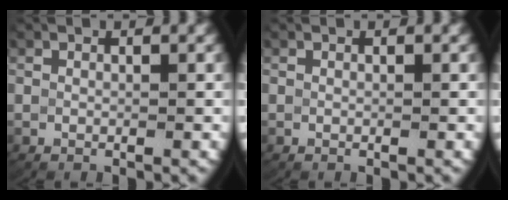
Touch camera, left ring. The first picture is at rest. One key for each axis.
{"total": 0.0}